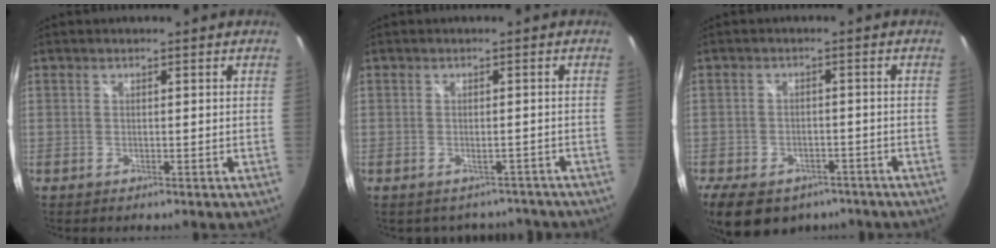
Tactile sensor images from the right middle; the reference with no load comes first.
{"total": 4.8, "force": [-4.1, 2.3, 0.5], "torque": [0.001, 0.011, -0.043]}
{"total": 14.3, "force": [-9.5, 8.2, 6.9], "torque": [-0.158, -0.015, -0.138]}